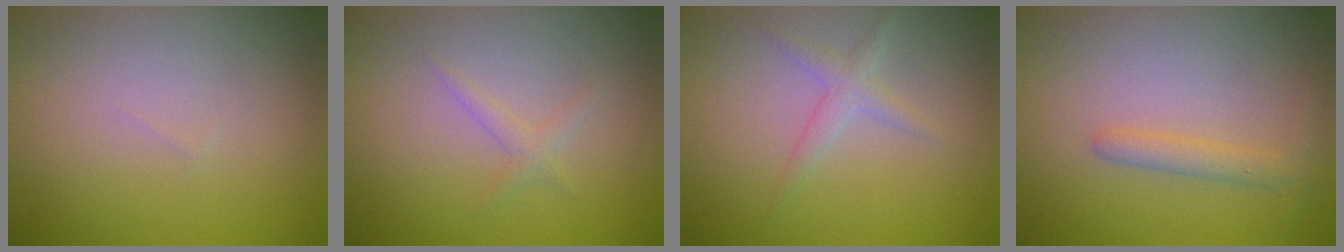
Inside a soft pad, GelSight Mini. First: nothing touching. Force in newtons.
{"total": 1.1, "press": 1.1, "slide": 0.0}
{"total": 1.5, "press": 1.5, "slide": 0.1}
{"total": 2.0, "press": 2.0, "slide": 0.2}